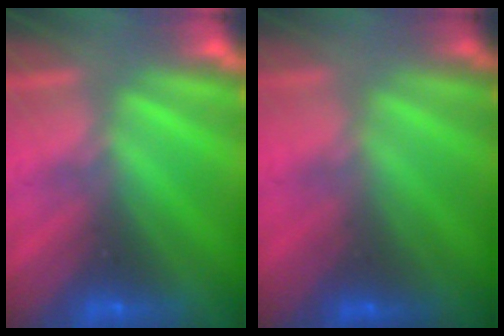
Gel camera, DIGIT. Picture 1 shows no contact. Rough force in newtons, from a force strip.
{"total": 1.6}